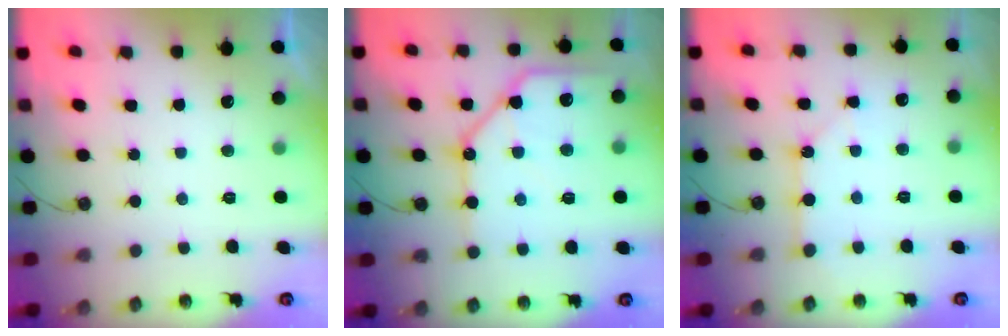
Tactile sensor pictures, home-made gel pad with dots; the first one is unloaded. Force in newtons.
{"total": 16.0, "press": 15.9, "slide": 1.8}
{"total": 2.8, "press": 2.8, "slide": 0.1}